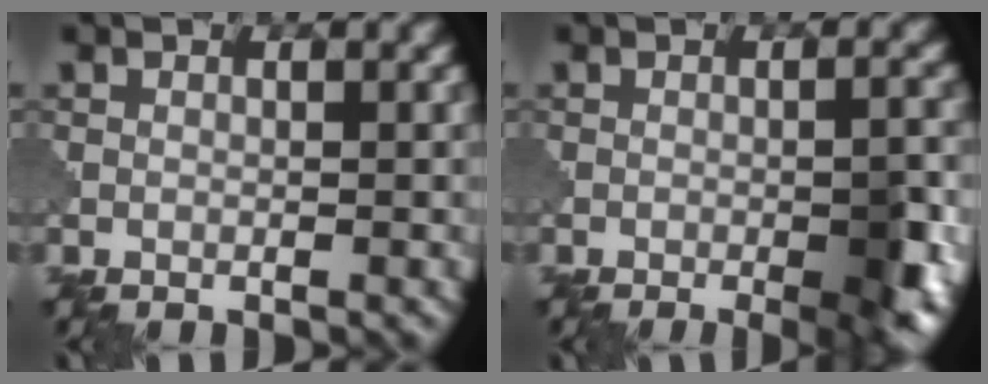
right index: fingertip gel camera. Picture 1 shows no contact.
{"total": 5.3, "force": [-1.8, 1.2, 4.9], "torque": [-0.074, -0.003, -0.020]}